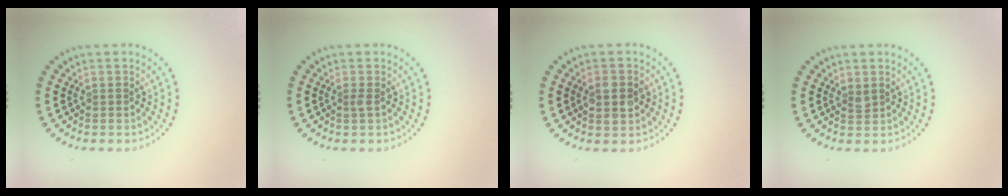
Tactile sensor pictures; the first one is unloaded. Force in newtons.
{"total": 0.6, "press": 0.4, "slide": 0.3}
{"total": 2.6, "press": 2.6, "slide": 0.2}
{"total": 0.8, "press": 0.6, "slide": 0.5}